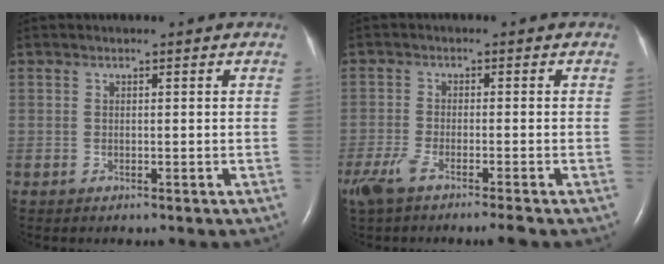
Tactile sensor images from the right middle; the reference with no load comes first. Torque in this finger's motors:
{"motor_torque": [0.66, -0.60, 0.33, 0.05]}